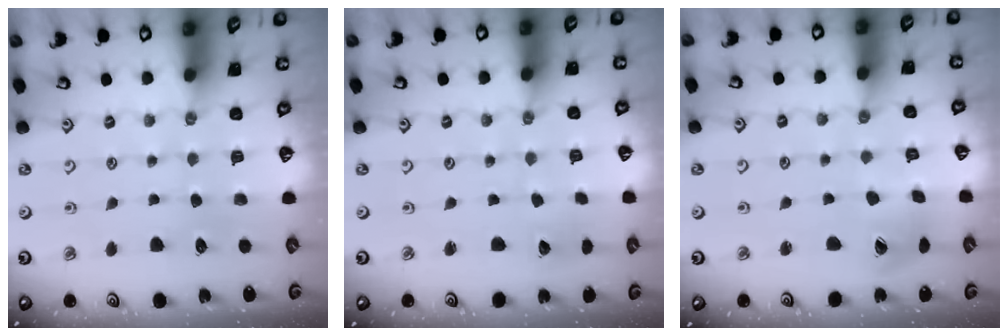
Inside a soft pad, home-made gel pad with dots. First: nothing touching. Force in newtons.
{"total": 1.3, "press": 1.3, "slide": 0.0}
{"total": 6.7, "press": 6.6, "slide": 0.8}